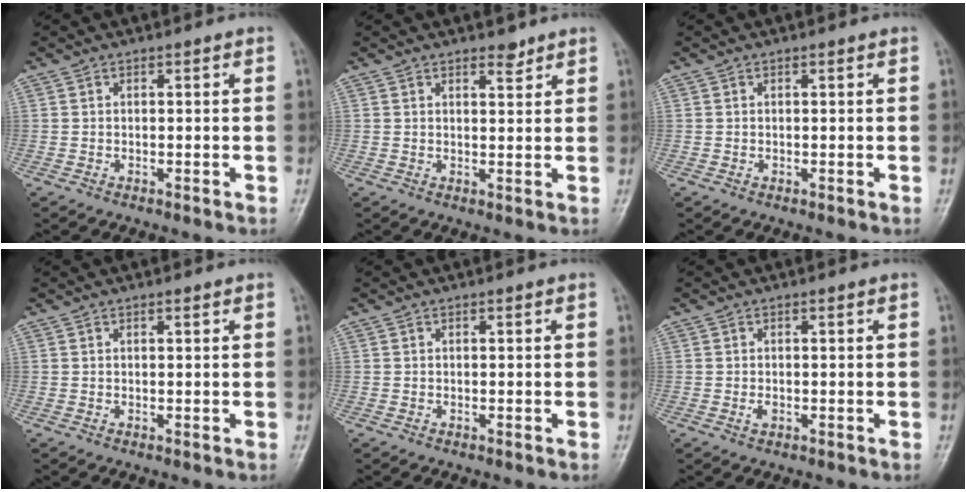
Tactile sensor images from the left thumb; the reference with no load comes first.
{"total": 2.3, "force": [1.9, 0.9, 1.0], "torque": [-0.005, -0.013, 0.028]}
{"total": 0.0}
{"total": 0.5, "force": [0.4, 0.1, 0.4], "torque": [-0.007, -0.001, 0.006]}
{"total": 0.0}
{"total": 1.2, "force": [-0.1, 0.7, 1.0], "torque": [-0.014, -0.002, -0.001]}